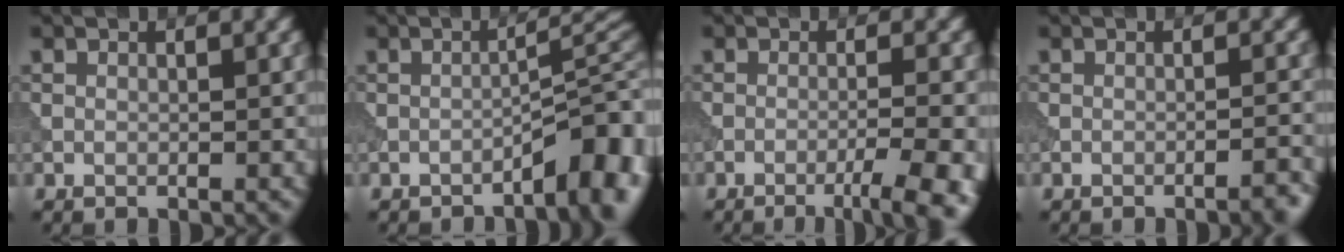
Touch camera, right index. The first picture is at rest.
{"total": 5.4, "force": [-3.0, 1.0, 4.4], "torque": [-0.059, 0.019, -0.044]}
{"total": 6.2, "force": [-3.2, 1.5, 5.1], "torque": [-0.061, 0.002, -0.042]}
{"total": 2.1, "force": [-1.5, 0.4, 1.5], "torque": [-0.011, 0.008, -0.027]}